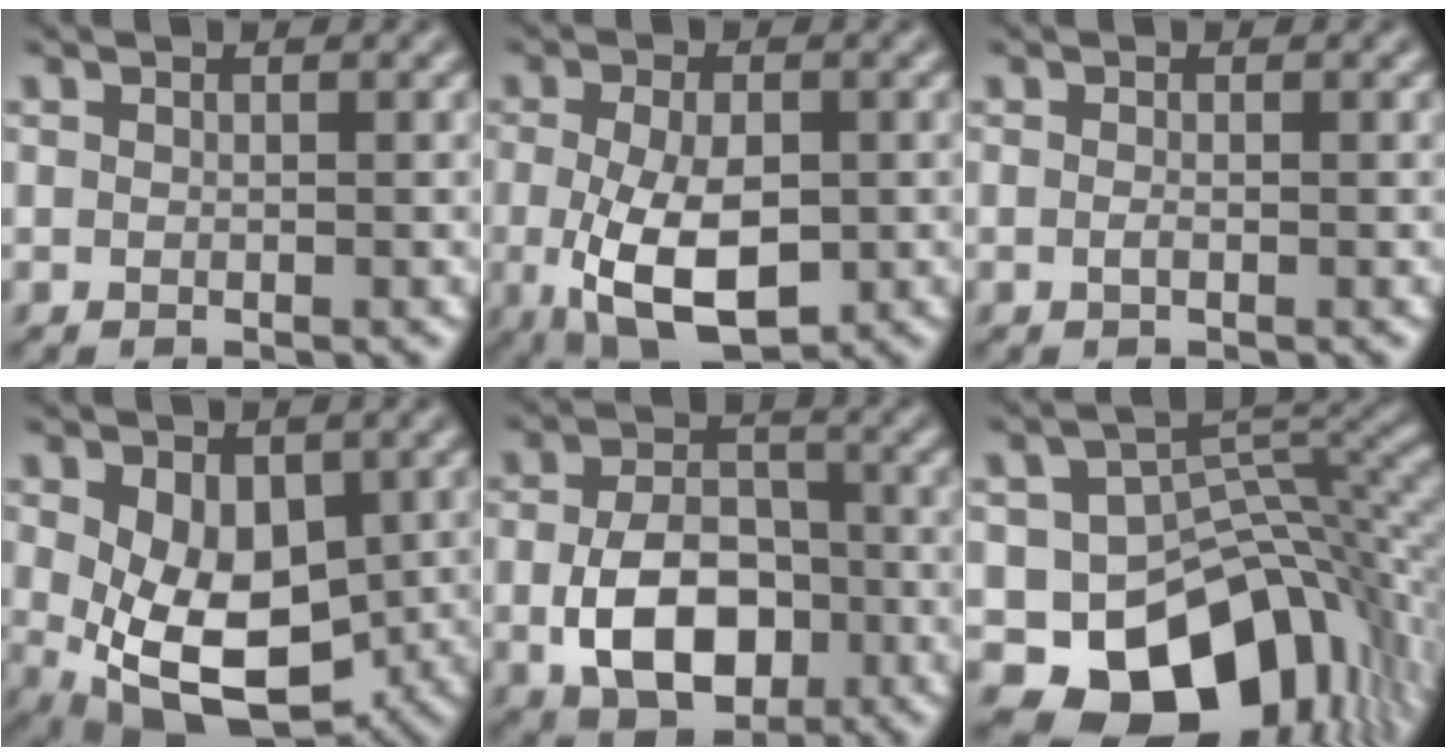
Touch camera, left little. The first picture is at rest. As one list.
[{"total": 8.0, "force": [-2.1, 4.1, 6.5], "torque": [-0.137, -0.012, -0.033]}, {"total": 0.6, "force": [-0.3, 0.2, 0.4], "torque": [-0.012, 0.000, -0.006]}, {"total": 8.5, "force": [-0.9, 5.4, 6.5], "torque": [-0.117, -0.023, -0.003]}, {"total": 8.0, "force": [-2.1, 5.3, 5.7], "torque": [-0.112, -0.006, -0.031]}, {"total": 14.3, "force": [-6.8, 9.2, 8.6], "torque": [-0.131, -0.021, -0.096]}]